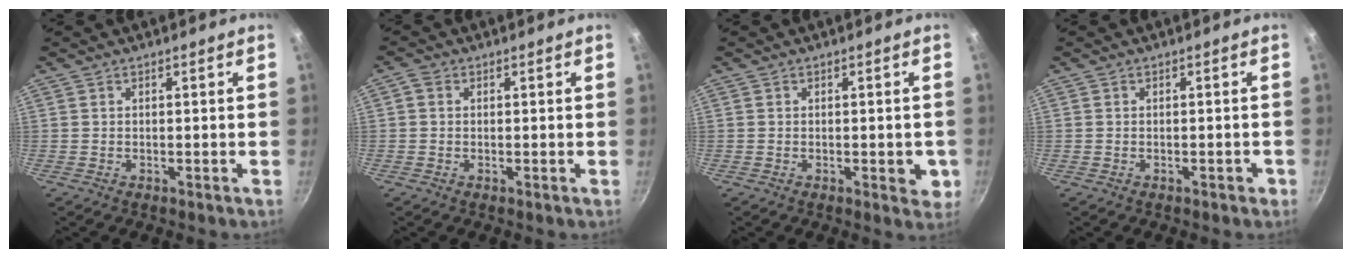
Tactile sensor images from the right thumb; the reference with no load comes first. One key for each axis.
{"total": 1.6, "fx": 0.2, "fy": 1.3, "fz": 0.8, "tx": -0.017, "ty": 0.007, "tz": -0.001}
{"total": 4.1, "fx": -0.8, "fy": 2.1, "fz": 3.4, "tx": -0.027, "ty": -0.002, "tz": -0.011}
{"total": 1.2, "fx": -0.6, "fy": 0.8, "fz": 0.6, "tx": 0.006, "ty": 0.015, "tz": -0.002}